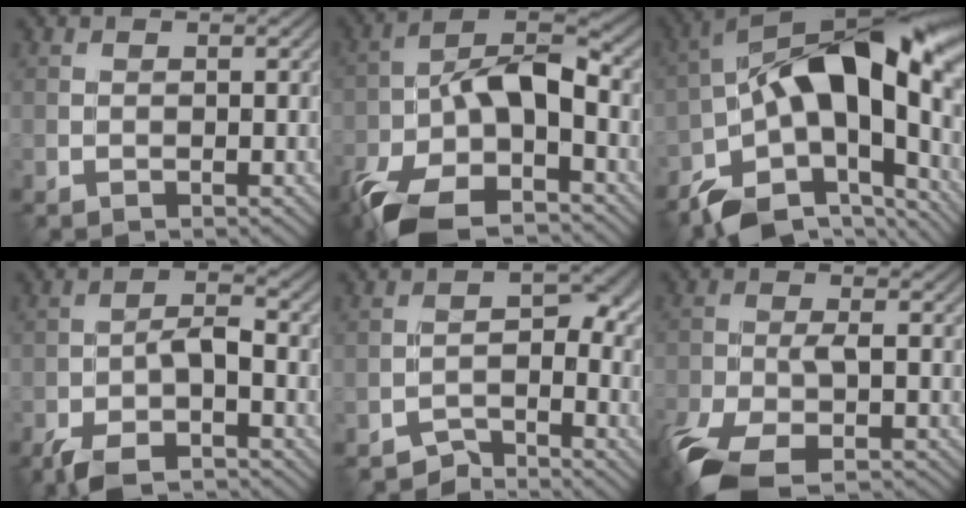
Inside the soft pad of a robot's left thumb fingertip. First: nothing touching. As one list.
[{"total": 13.4, "force": [-6.0, 6.0, 10.4], "torque": [-0.202, -0.017, -0.120]}, {"total": 16.1, "force": [-4.5, 7.8, 13.3], "torque": [-0.205, 0.009, -0.088]}, {"total": 6.2, "force": [-3.5, 2.4, 4.6], "torque": [-0.085, 0.002, -0.073]}, {"total": 3.5, "force": [-2.8, 1.7, 1.3], "torque": [-0.008, 0.007, -0.048]}, {"total": 8.6, "force": [-5.1, 3.2, 6.1], "torque": [-0.134, -0.024, -0.097]}]